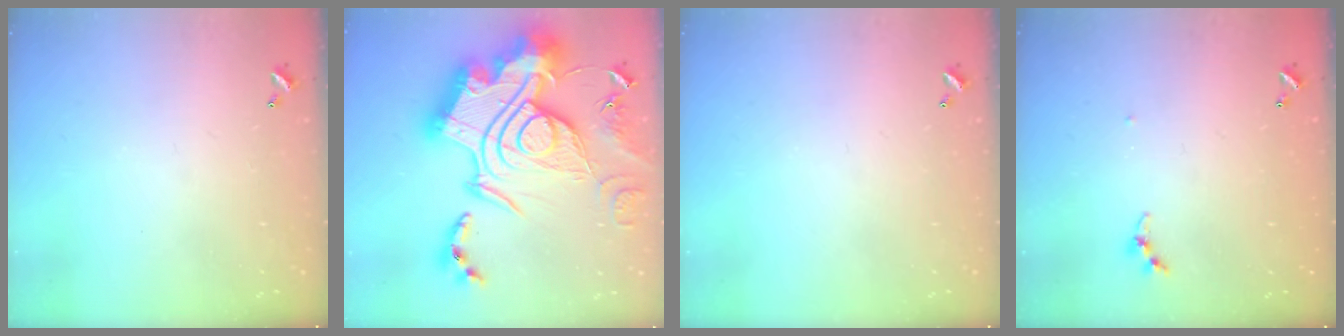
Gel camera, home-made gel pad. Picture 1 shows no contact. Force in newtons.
{"total": 0.6, "press": 0.6, "slide": 0.0}
{"total": 0.0}
{"total": 3.5, "press": 3.4, "slide": 0.4}